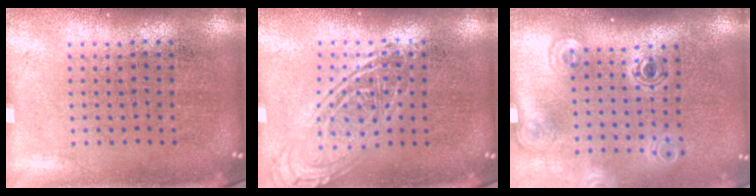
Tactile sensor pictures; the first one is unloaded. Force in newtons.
{"total": 2.5, "press": 2.5, "slide": 0.3}
{"total": 1.8, "press": 1.2, "slide": 1.3}